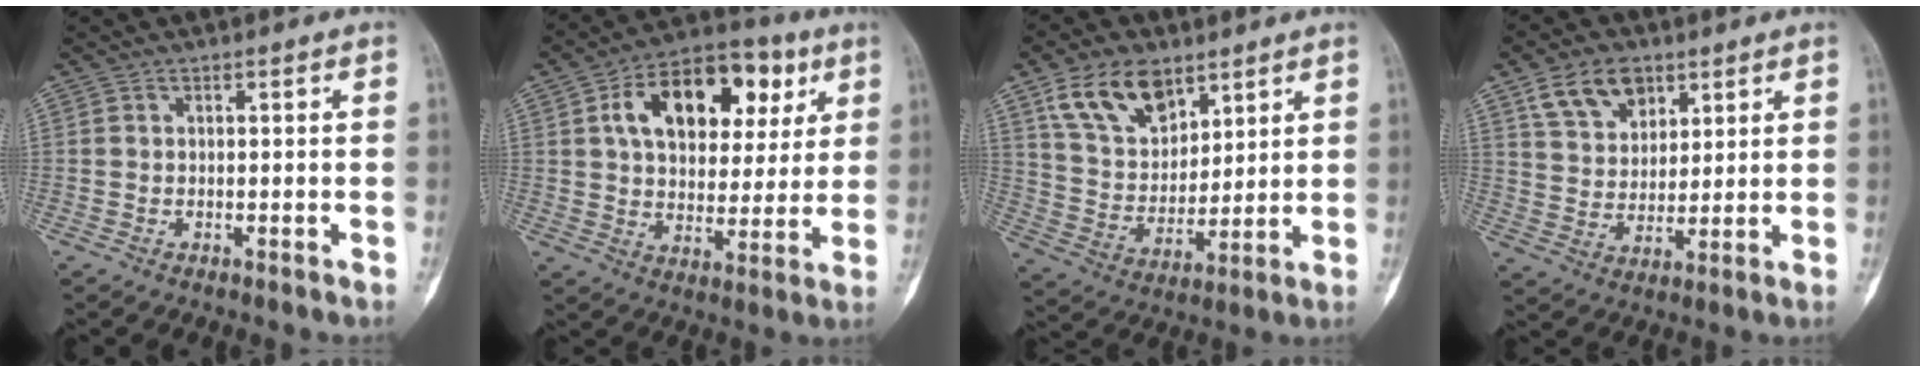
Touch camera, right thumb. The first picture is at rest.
{"total": 19.5, "force": [7.0, 12.0, 13.7], "torque": [-0.167, 0.002, 0.106]}
{"total": 13.9, "force": [8.4, 8.3, 7.5], "torque": [-0.109, -0.035, 0.165]}
{"total": 10.1, "force": [5.8, 6.6, 5.0], "torque": [-0.065, -0.024, 0.110]}